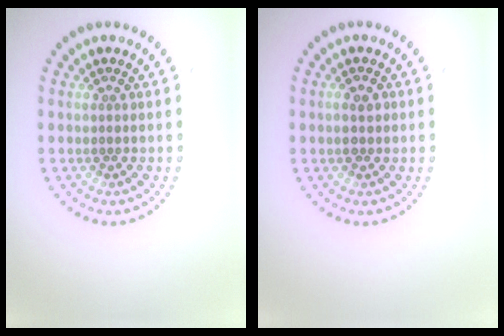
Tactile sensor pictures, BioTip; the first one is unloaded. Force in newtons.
{"total": 1.5, "press": 1.4, "slide": 0.3}